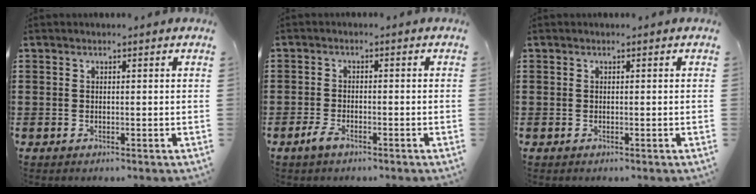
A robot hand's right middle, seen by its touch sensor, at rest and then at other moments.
{"total": 2.8, "force": [-1.8, 1.1, 1.8], "torque": [-0.046, -0.003, -0.038]}
{"total": 0.0}